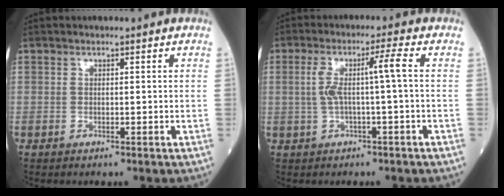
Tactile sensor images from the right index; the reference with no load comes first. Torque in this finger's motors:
{"motor_torque": [0.84, 0.07, 0.49, 0.13]}